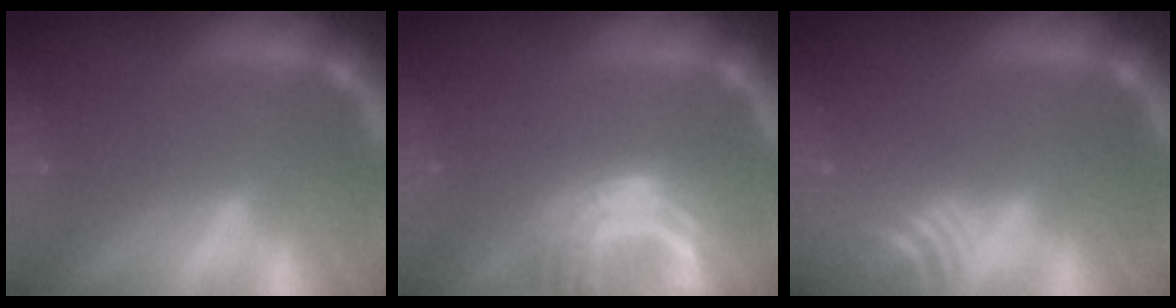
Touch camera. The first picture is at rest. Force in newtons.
{"total": 7.6}
{"total": 7.0}